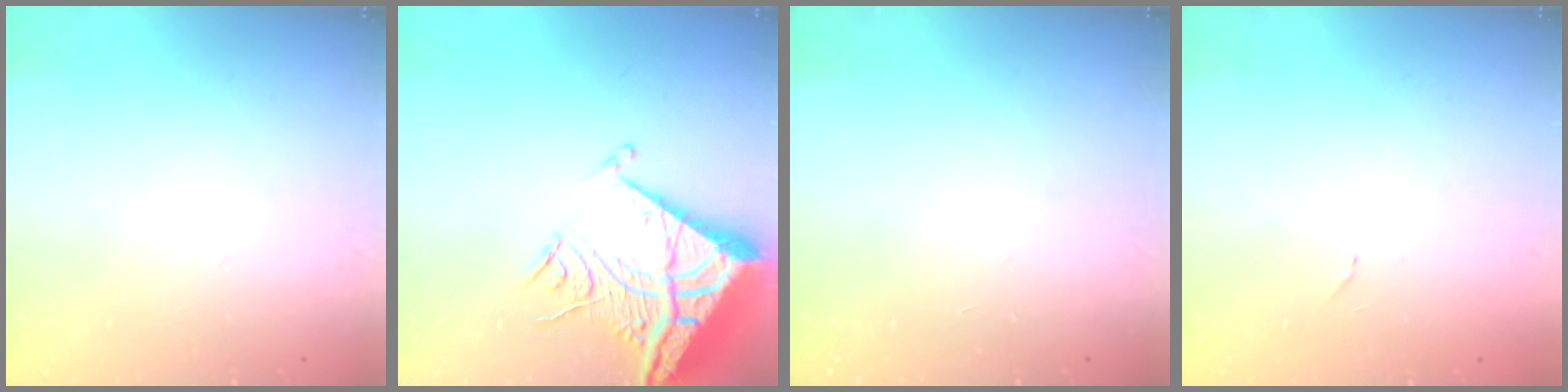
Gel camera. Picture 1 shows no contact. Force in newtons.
{"total": 16.7, "press": 16.6, "slide": 1.8}
{"total": 0.0}
{"total": 5.0, "press": 5.0, "slide": 0.3}